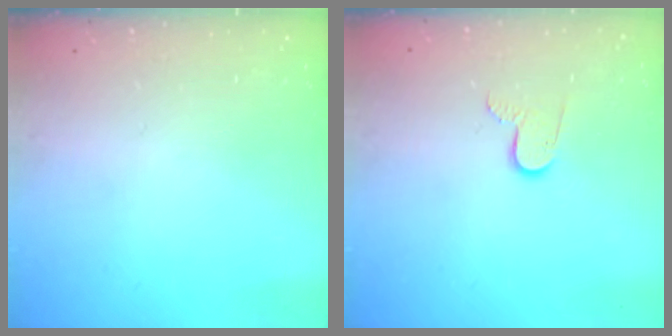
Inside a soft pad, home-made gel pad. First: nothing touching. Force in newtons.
{"total": 6.1, "press": 6.1, "slide": 0.6}